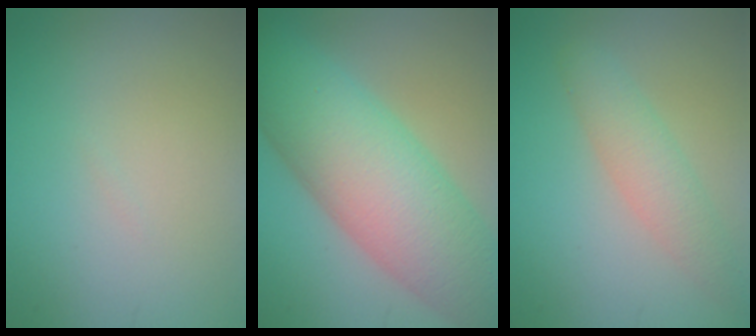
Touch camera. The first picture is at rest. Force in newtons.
{"total": 12.2, "press": 12.2, "slide": 0.2}
{"total": 3.0, "press": 2.9, "slide": 0.2}